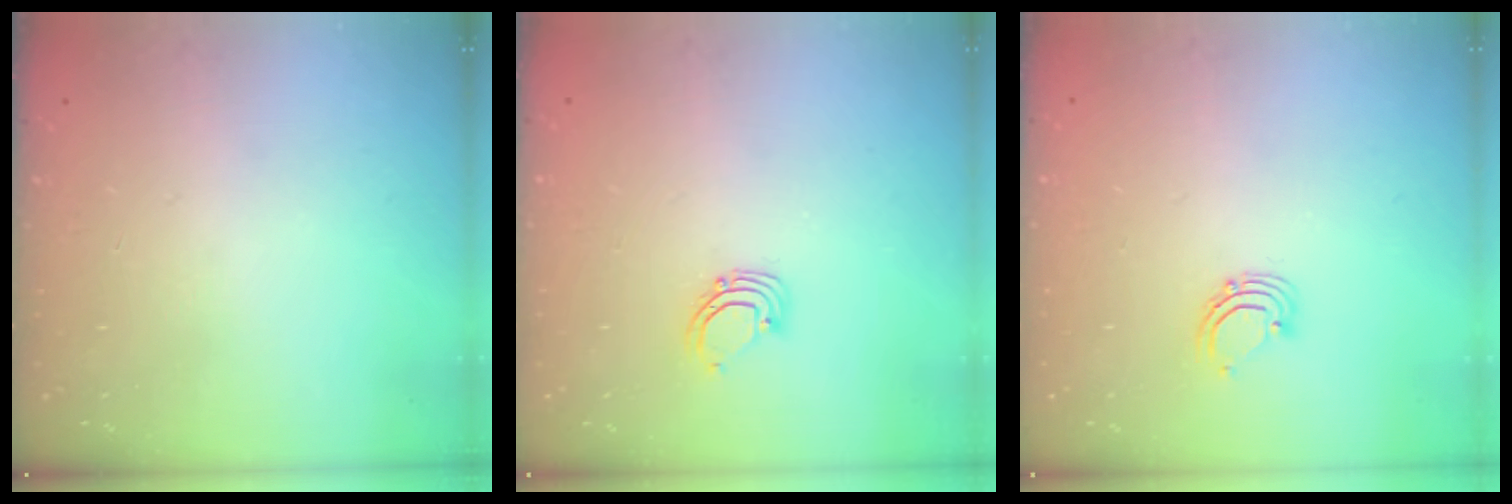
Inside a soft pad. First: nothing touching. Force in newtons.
{"total": 2.9, "press": 2.9, "slide": 0.3}
{"total": 2.9, "press": 2.9, "slide": 0.2}